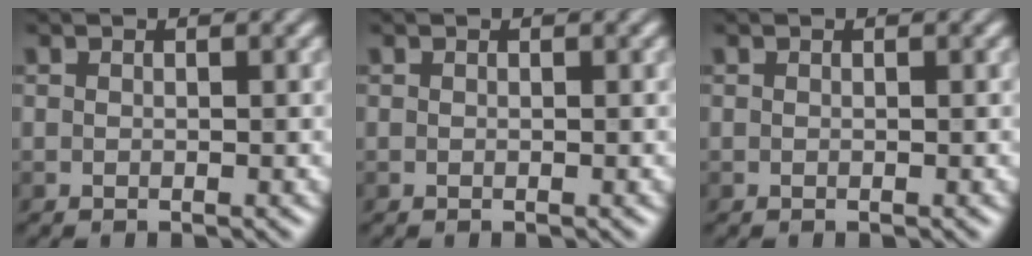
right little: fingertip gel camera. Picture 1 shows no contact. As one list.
[{"total": 0.0}, {"total": 0.0}]